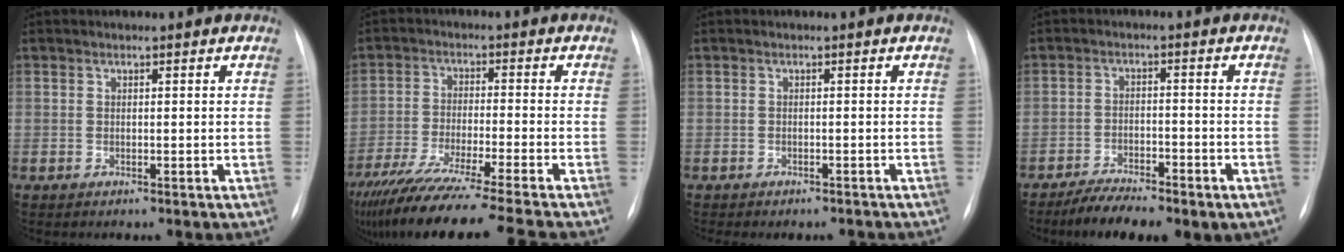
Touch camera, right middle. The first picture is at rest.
{"total": 19.9, "force": [-16.6, -1.0, 10.9], "torque": [-0.181, -0.060, -0.271]}
{"total": 2.8, "force": [-2.5, 0.9, 0.9], "torque": [-0.011, -0.004, -0.028]}
{"total": 9.8, "force": [-7.2, 3.2, 5.8], "torque": [-0.093, -0.004, -0.110]}